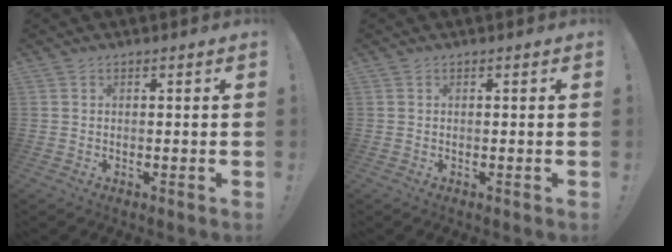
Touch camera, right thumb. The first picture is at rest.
{"total": 0.0}